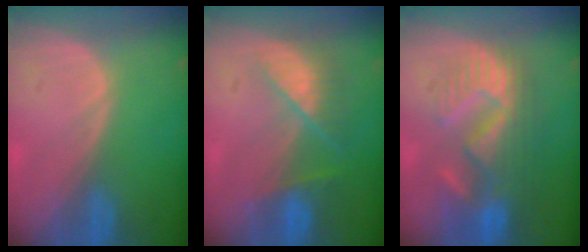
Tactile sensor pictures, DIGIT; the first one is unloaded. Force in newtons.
{"total": 7.1, "press": 6.3, "slide": 3.2}
{"total": 10.8, "press": 9.8, "slide": 4.5}